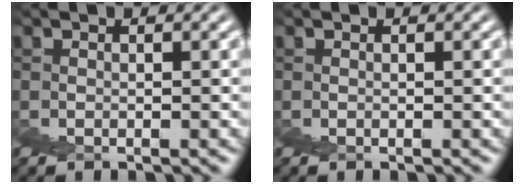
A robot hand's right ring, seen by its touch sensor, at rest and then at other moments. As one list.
[{"total": 0.0}]